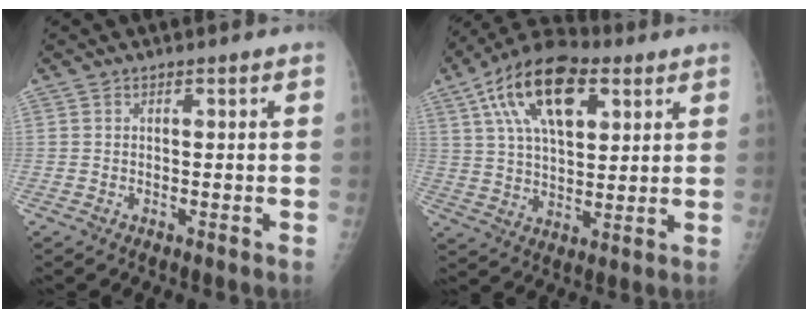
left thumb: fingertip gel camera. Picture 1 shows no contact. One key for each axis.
{"total": 18.2, "fx": 7.6, "fy": 9.4, "fz": 13.7, "tx": -0.217, "ty": -0.003, "tz": 0.129}